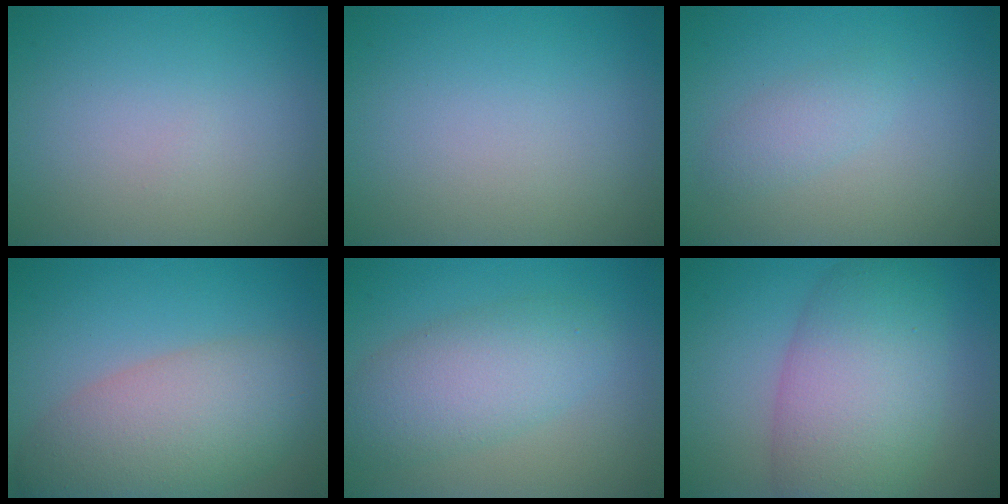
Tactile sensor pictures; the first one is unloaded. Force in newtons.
{"total": 0.0}
{"total": 1.6, "press": 1.6, "slide": 0.1}
{"total": 7.9, "press": 7.9, "slide": 0.6}
{"total": 5.1, "press": 5.1, "slide": 0.1}
{"total": 9.0, "press": 9.0, "slide": 0.4}